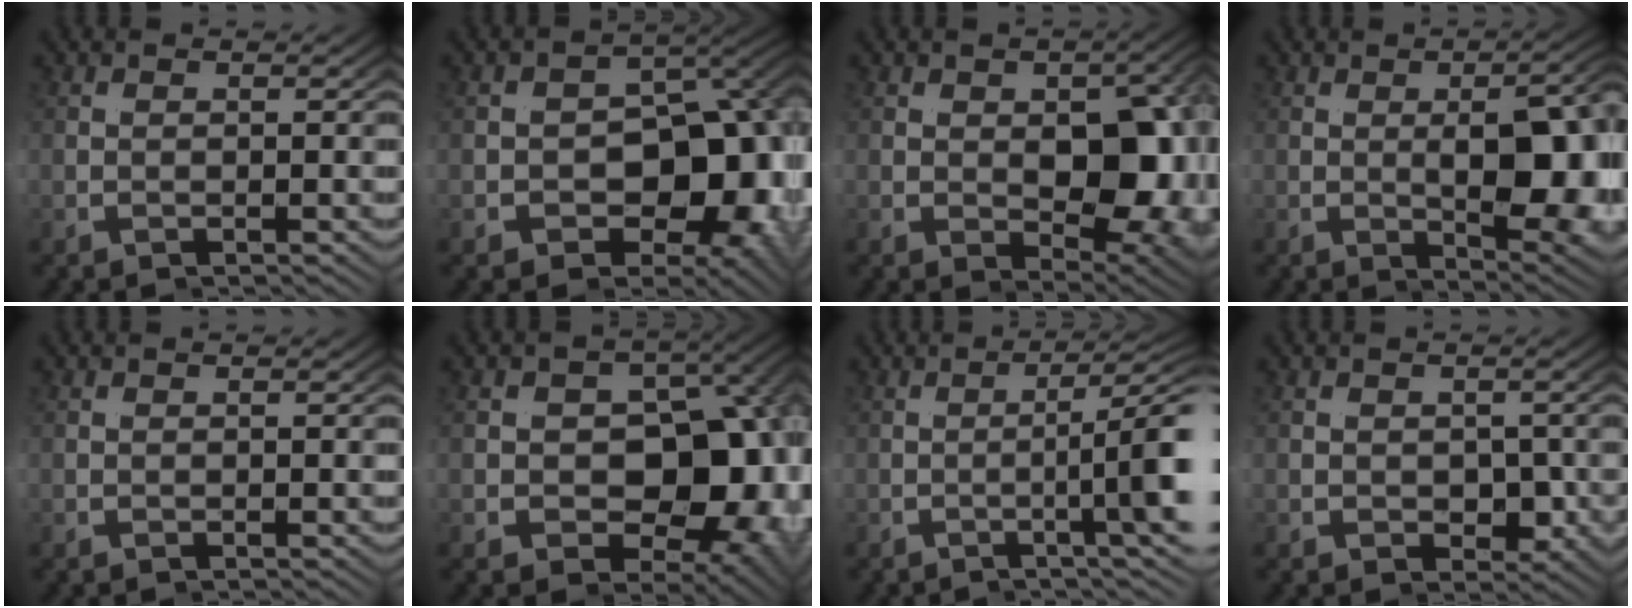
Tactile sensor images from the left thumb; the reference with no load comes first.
{"total": 14.9, "force": [-2.2, 9.4, 11.3], "torque": [-0.168, -0.036, -0.010]}
{"total": 9.8, "force": [0.1, 4.8, 8.5], "torque": [-0.115, -0.013, 0.016]}
{"total": 10.0, "force": [-0.9, 2.2, 9.7], "torque": [-0.113, 0.010, -0.009]}
{"total": 0.0}
{"total": 16.2, "force": [-0.7, 10.6, 12.3], "torque": [-0.169, -0.024, 0.002]}
{"total": 6.6, "force": [-0.5, -2.7, 6.0], "torque": [-0.063, 0.045, -0.029]}
{"total": 3.7, "force": [-0.1, 2.6, 2.6], "torque": [-0.038, -0.008, 0.004]}